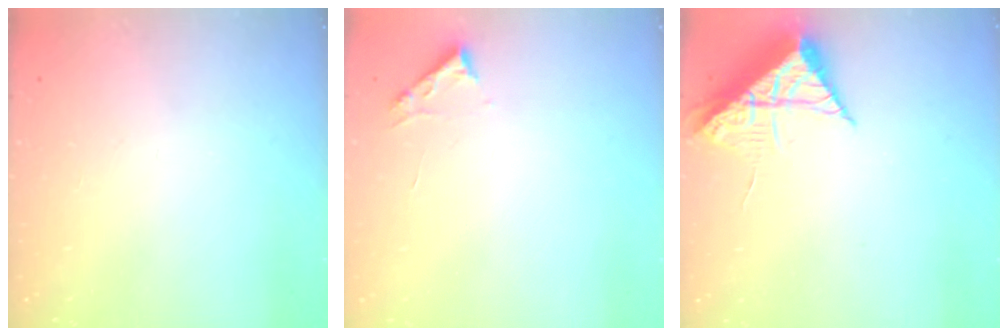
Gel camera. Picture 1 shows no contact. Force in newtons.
{"total": 2.7, "press": 2.7, "slide": 0.3}
{"total": 9.8, "press": 9.8, "slide": 0.6}